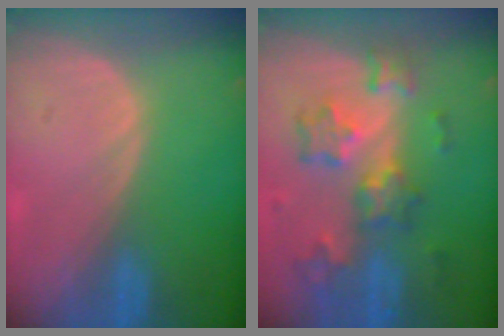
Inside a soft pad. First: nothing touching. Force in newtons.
{"total": 8.7, "press": 7.7, "slide": 4.1}